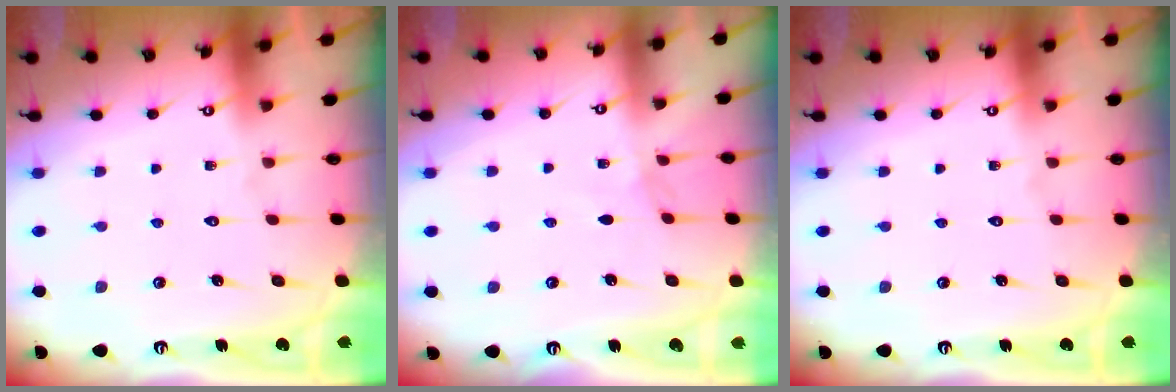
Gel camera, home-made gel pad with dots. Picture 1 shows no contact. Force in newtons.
{"total": 2.4, "press": 2.3, "slide": 0.4}
{"total": 0.0}